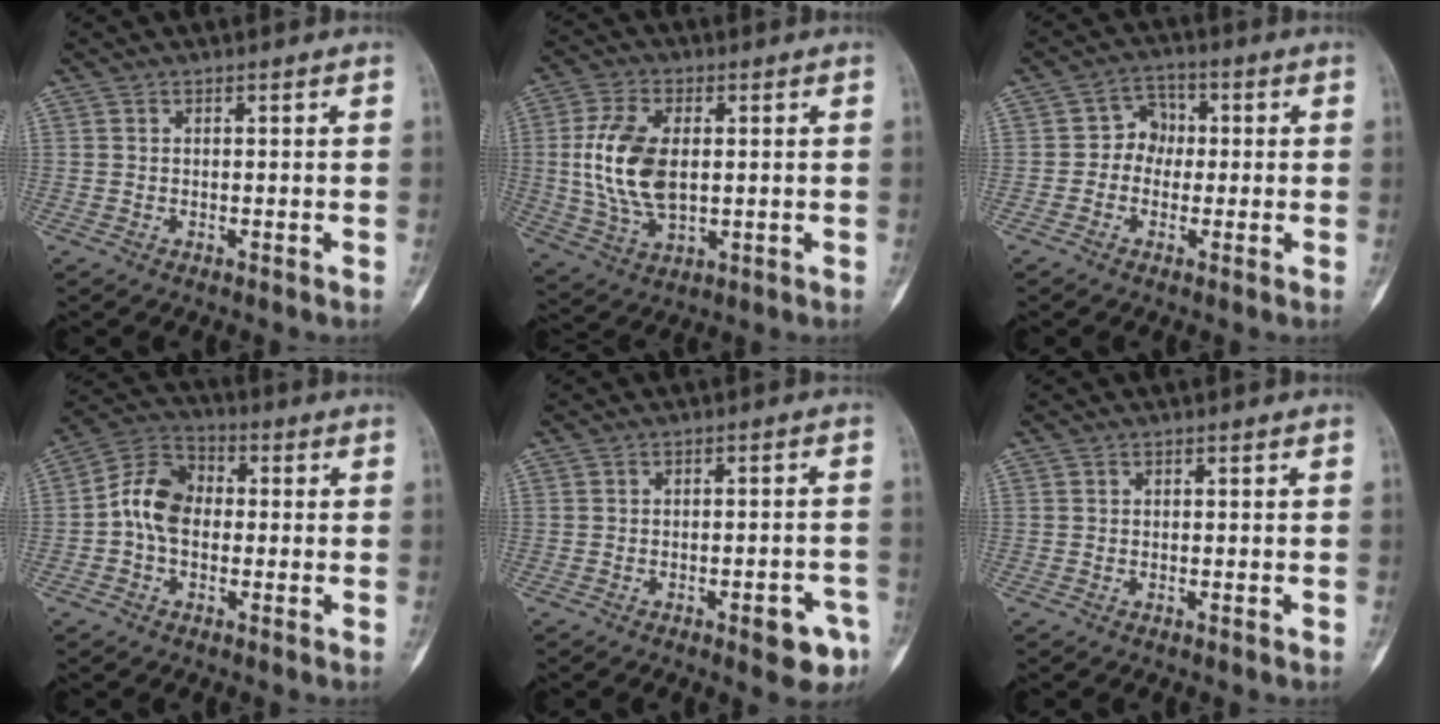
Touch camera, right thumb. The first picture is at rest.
{"total": 13.3, "force": [1.0, 7.5, 10.9], "torque": [-0.219, -0.003, 0.024]}
{"total": 5.2, "force": [-0.3, 4.6, 2.5], "torque": [-0.010, 0.018, -0.018]}
{"total": 9.2, "force": [-0.6, 6.7, 6.4], "torque": [-0.104, 0.031, -0.027]}
{"total": 6.7, "force": [-3.4, 2.2, 5.3], "torque": [-0.052, 0.021, -0.037]}
{"total": 0.0}